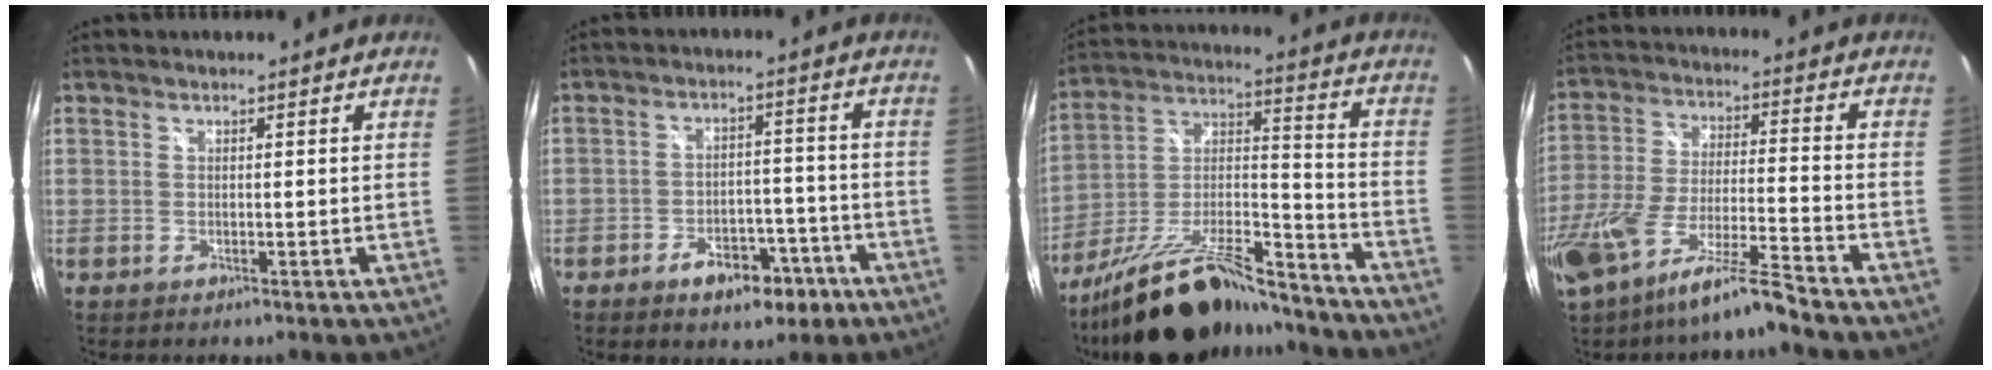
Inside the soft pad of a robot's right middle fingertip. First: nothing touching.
{"total": 8.5, "force": [-5.2, 4.7, 4.8], "torque": [-0.088, 0.013, -0.063]}
{"total": 21.2, "force": [-17.5, 4.8, 10.9], "torque": [-0.197, -0.001, -0.290]}
{"total": 13.3, "force": [-10.5, 0.4, 8.2], "torque": [-0.172, -0.024, -0.187]}